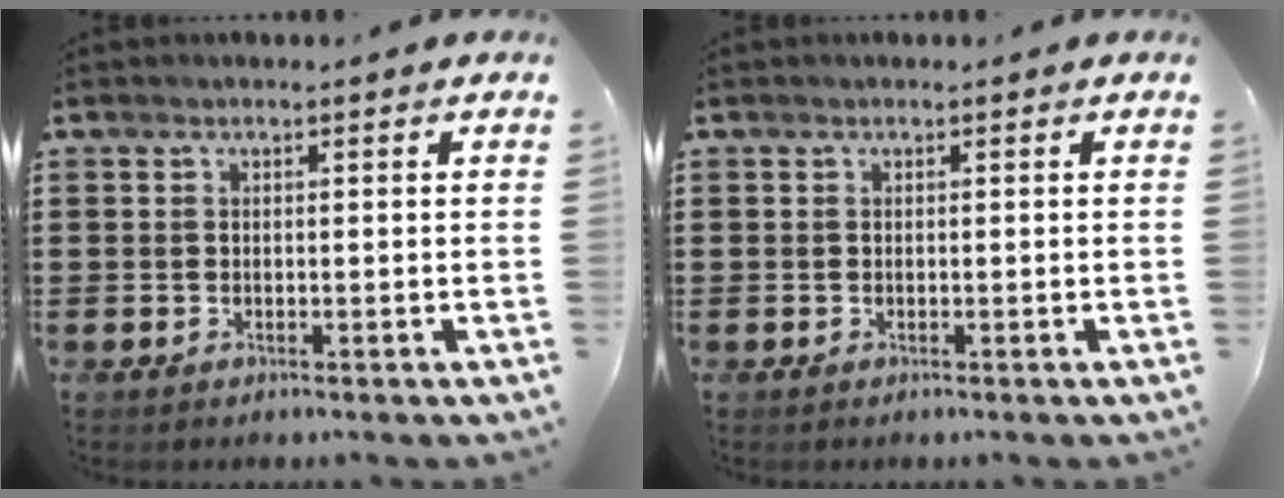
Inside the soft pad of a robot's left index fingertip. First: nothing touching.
{"total": 0.0}